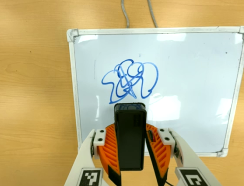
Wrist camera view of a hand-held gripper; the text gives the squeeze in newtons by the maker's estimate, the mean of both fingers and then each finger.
{"total": 8.0, "left": 7.4, "right": 8.6}